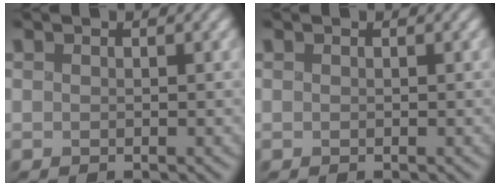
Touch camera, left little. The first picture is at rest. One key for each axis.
{"total": 0.0}